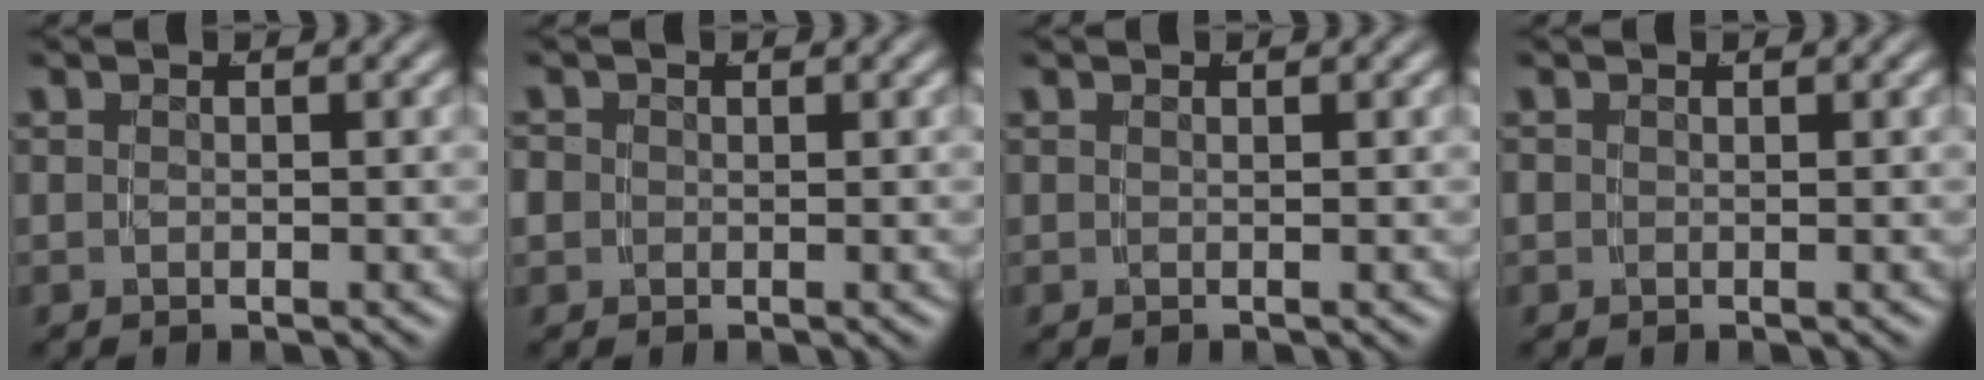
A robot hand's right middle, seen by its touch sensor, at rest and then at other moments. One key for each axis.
{"total": 2.2, "fx": 0.1, "fy": 2.1, "fz": 0.5, "tx": -0.024, "ty": -0.005, "tz": -0.002}
{"total": 0.0}
{"total": 0.7, "fx": 0.3, "fy": 0.7, "fz": 0.1, "tx": -0.008, "ty": 0.000, "tz": 0.001}